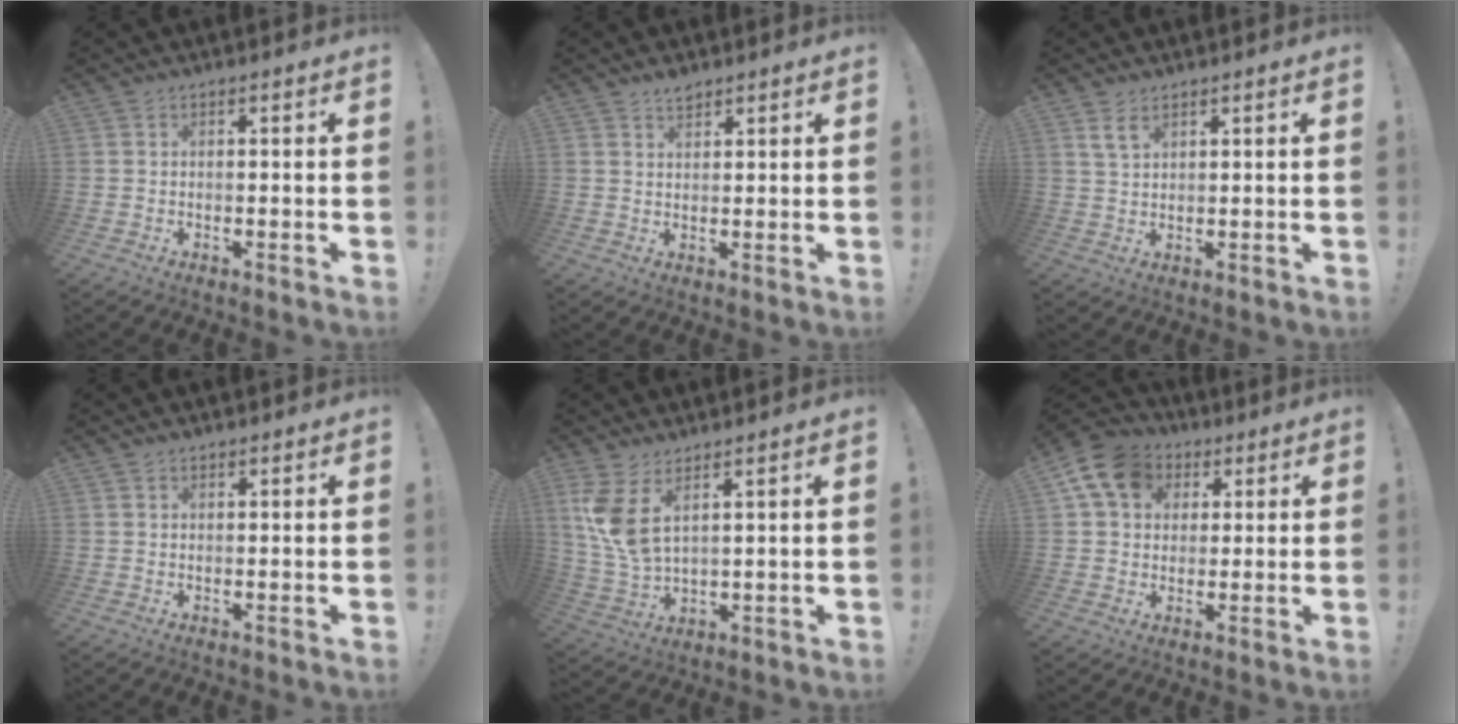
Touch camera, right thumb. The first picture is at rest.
{"total": 2.9, "force": [2.6, 1.2, 0.8], "torque": [-0.003, -0.017, 0.045]}
{"total": 4.3, "force": [2.7, 2.2, 2.5], "torque": [-0.037, -0.011, 0.050]}
{"total": 0.7, "force": [0.6, 0.4, 0.2], "torque": [0.001, -0.003, 0.011]}
{"total": 9.2, "force": [4.8, 3.6, 7.0], "torque": [-0.151, -0.035, 0.092]}
{"total": 13.0, "force": [4.6, 10.3, 6.4], "torque": [-0.094, -0.011, 0.095]}